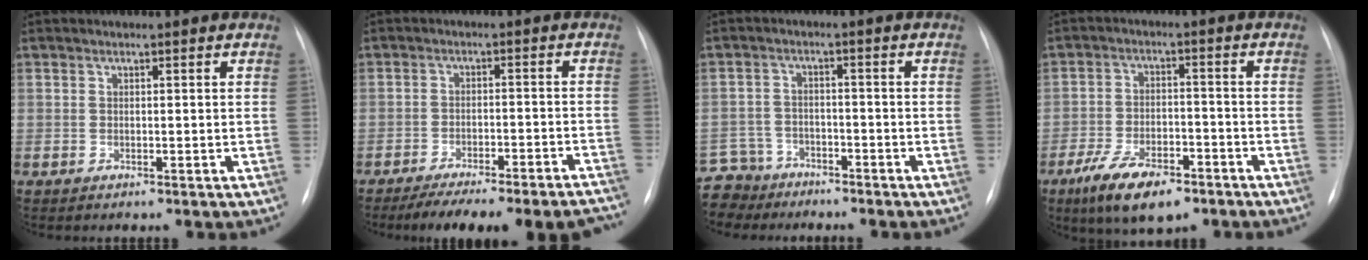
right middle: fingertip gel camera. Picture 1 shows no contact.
{"total": 17.8, "force": [-15.8, 2.5, 7.7], "torque": [-0.071, 0.004, -0.209]}
{"total": 7.0, "force": [-6.1, 3.4, -0.6], "torque": [0.010, 0.004, -0.111]}
{"total": 10.3, "force": [-6.8, 4.0, 6.7], "torque": [-0.128, -0.011, -0.113]}